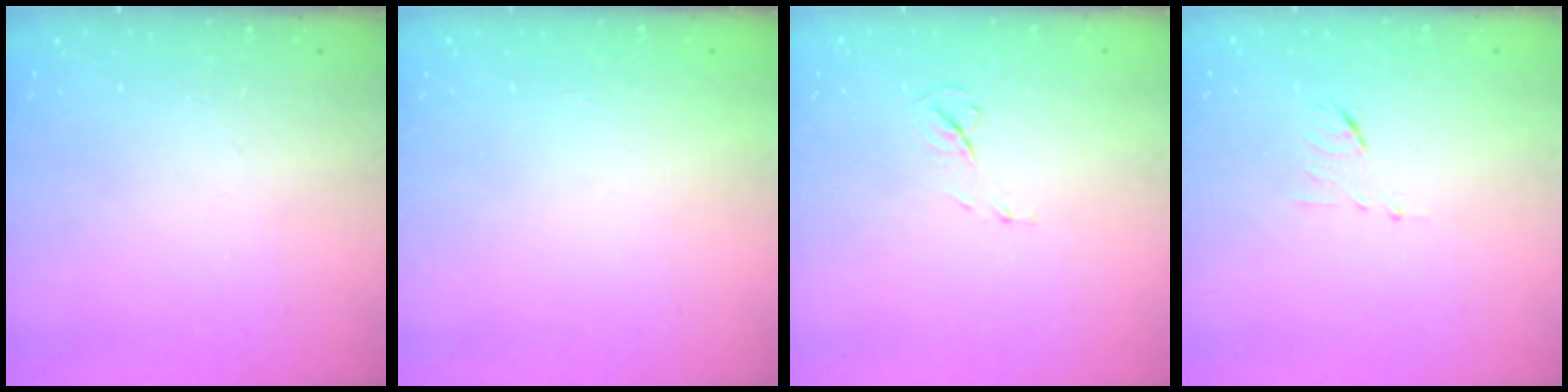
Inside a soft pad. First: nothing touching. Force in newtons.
{"total": 1.7, "press": 1.7, "slide": 0.1}
{"total": 5.7, "press": 5.6, "slide": 0.5}
{"total": 5.9, "press": 5.9, "slide": 0.5}